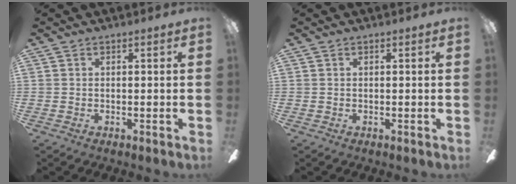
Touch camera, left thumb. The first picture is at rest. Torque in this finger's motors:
{"motor_torque": [0.00, 0.00, 0.00, 0.00, 0.00]}